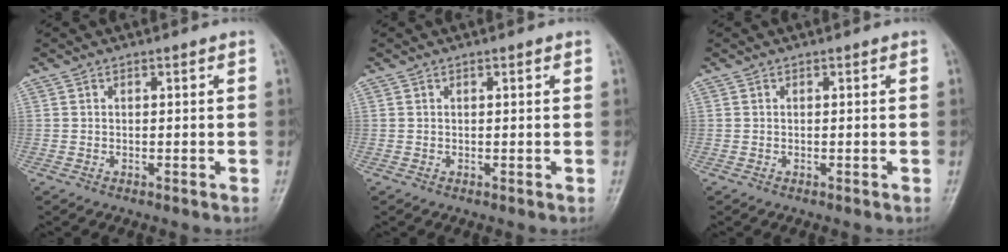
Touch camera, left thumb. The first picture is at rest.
{"total": 0.5, "force": [0.3, 0.1, 0.4], "torque": [-0.007, 0.000, 0.003]}
{"total": 0.0}